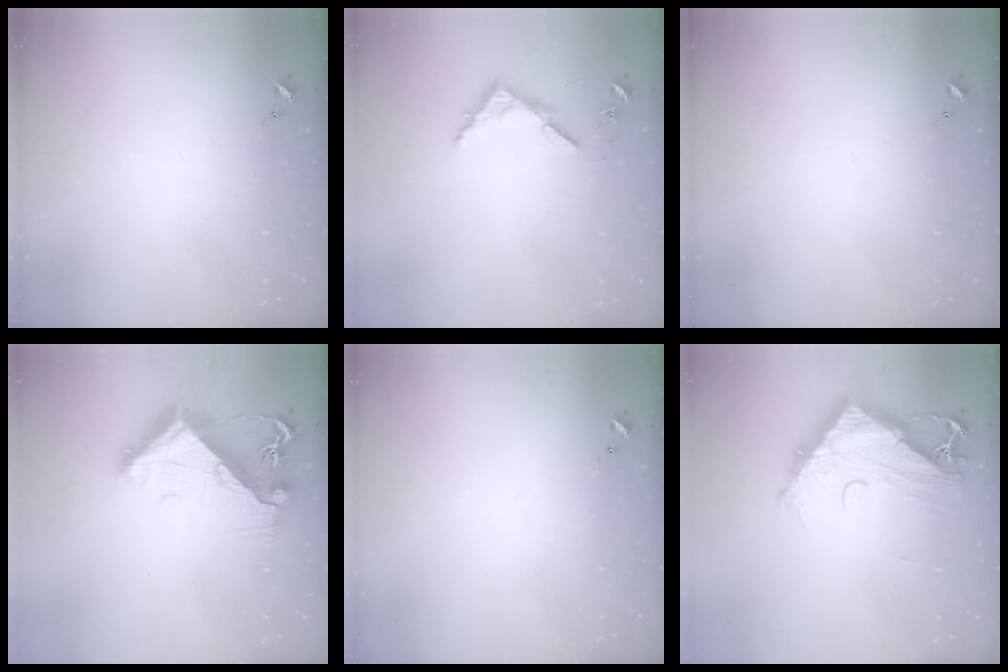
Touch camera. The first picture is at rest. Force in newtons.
{"total": 4.0, "press": 4.0, "slide": 0.3}
{"total": 0.0}
{"total": 10.5, "press": 10.4, "slide": 1.3}
{"total": 0.0}
{"total": 13.4, "press": 13.3, "slide": 1.5}